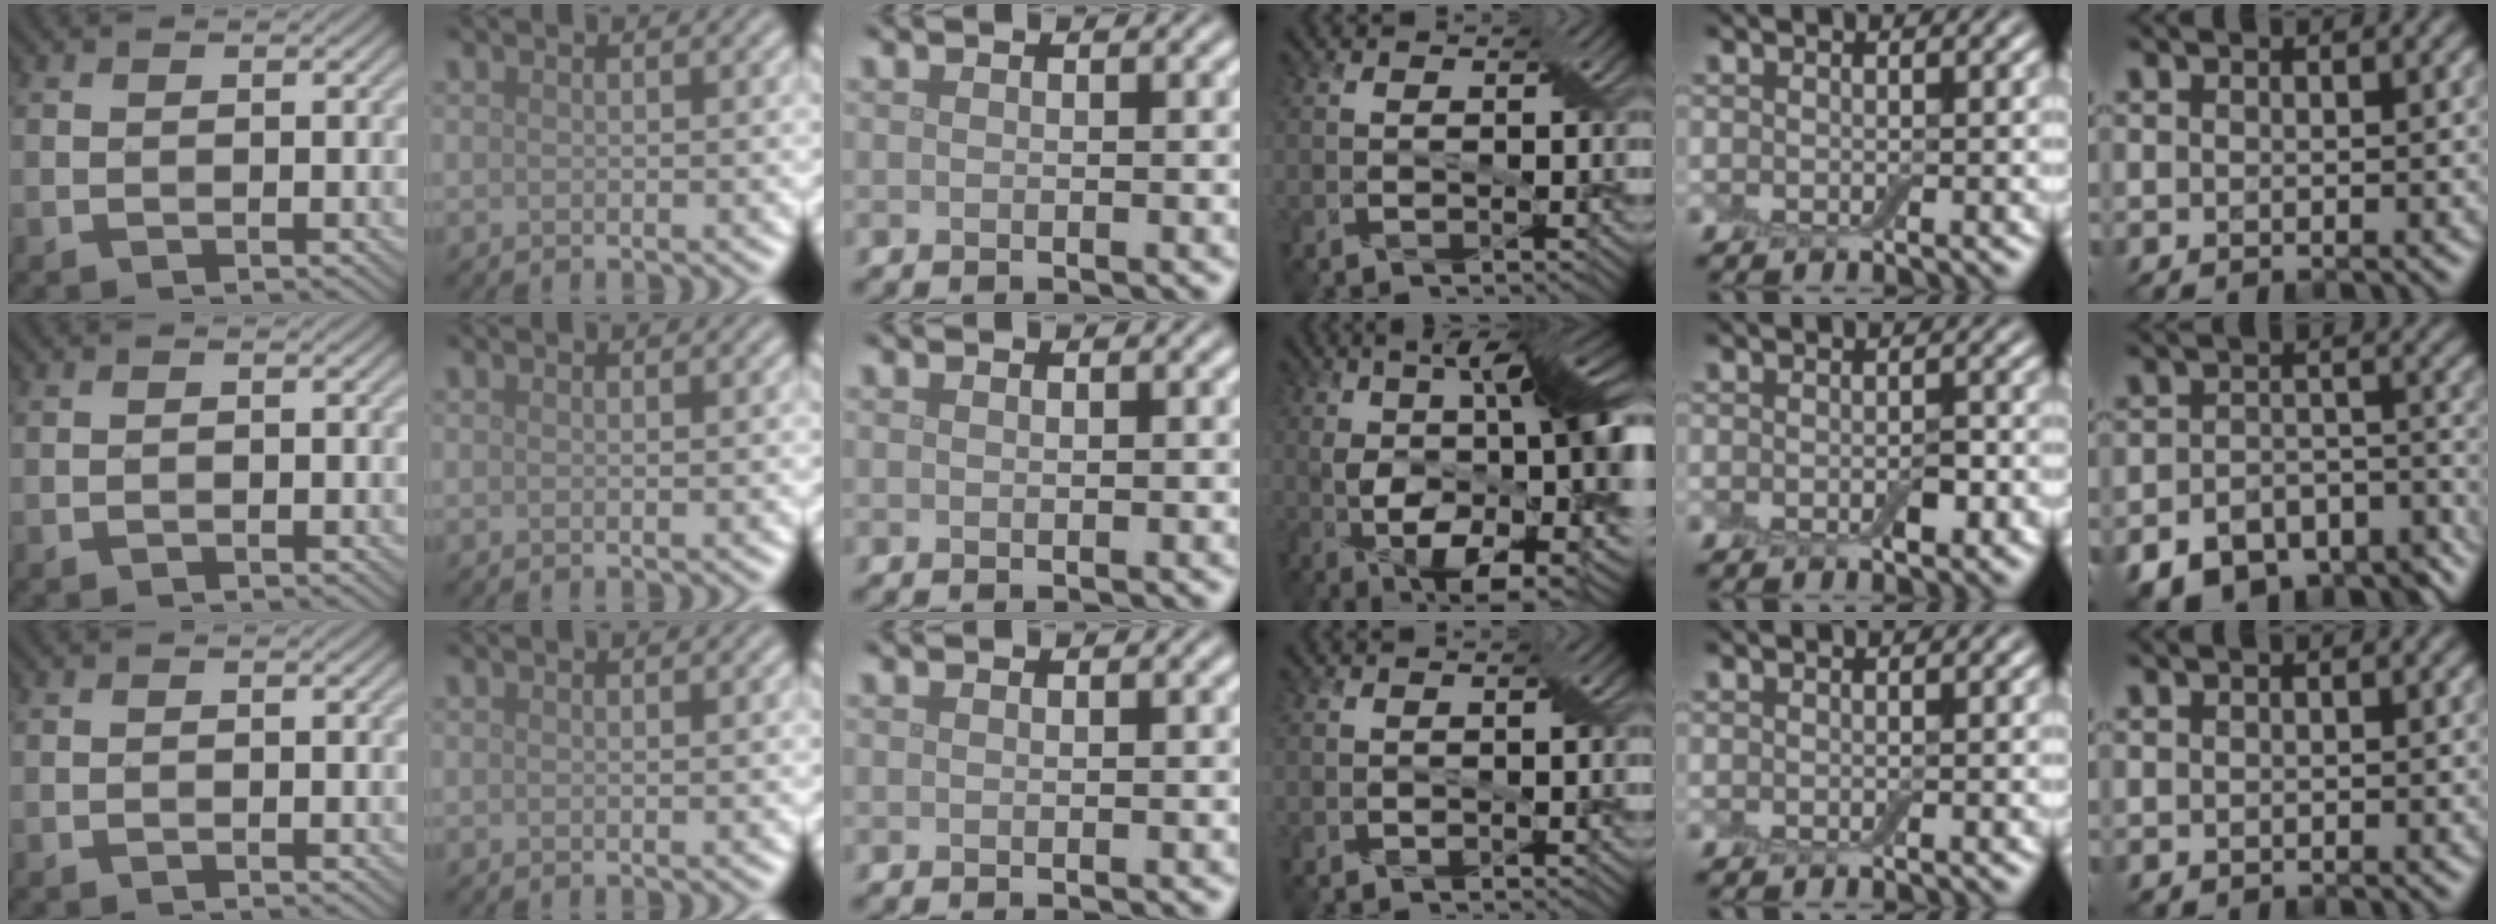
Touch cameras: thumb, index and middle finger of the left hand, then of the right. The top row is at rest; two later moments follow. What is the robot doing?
{"motion": "insert", "object": "backpack"}